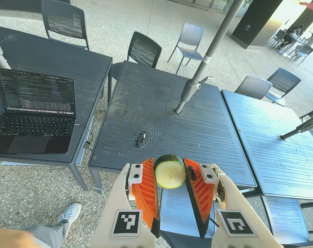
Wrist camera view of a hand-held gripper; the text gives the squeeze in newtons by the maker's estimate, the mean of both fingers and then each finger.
{"total": 10.5, "left": 10.0, "right": 10.9}